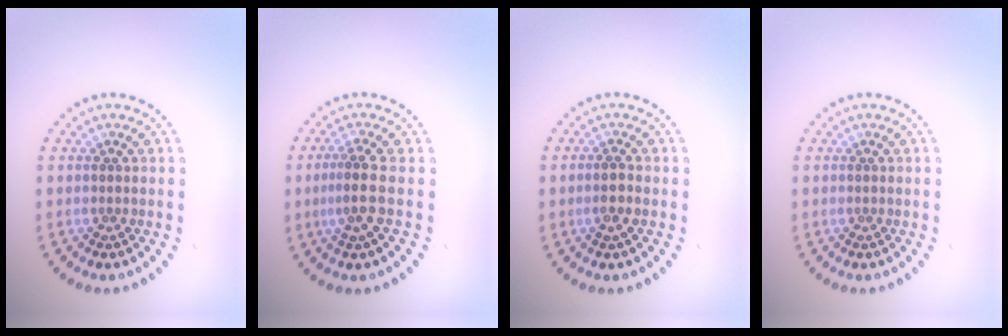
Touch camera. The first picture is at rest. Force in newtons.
{"total": 2.4, "press": 2.0, "slide": 1.4}
{"total": 1.0, "press": 0.9, "slide": 0.4}
{"total": 0.0}